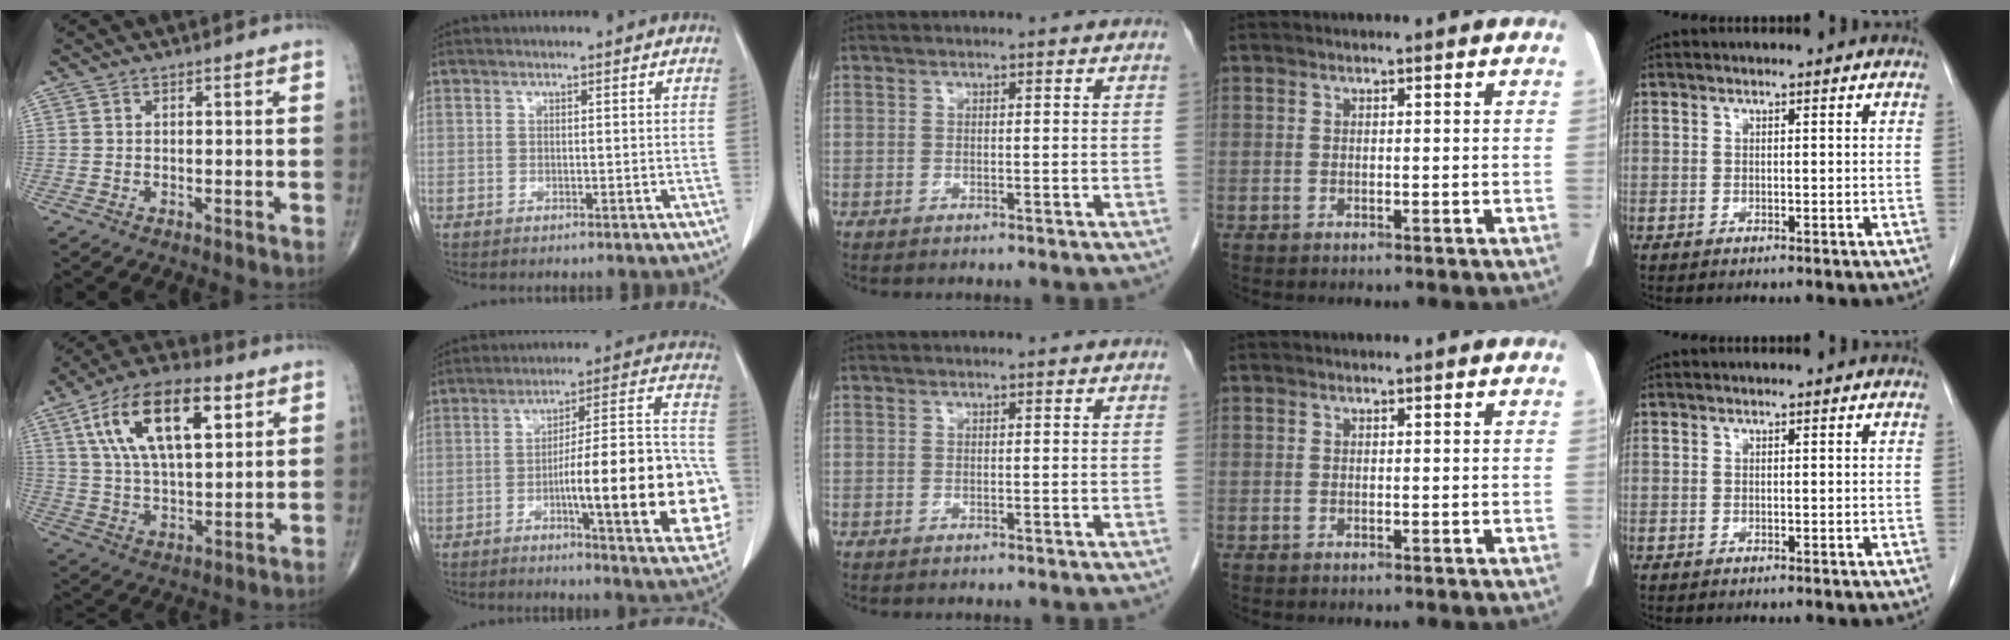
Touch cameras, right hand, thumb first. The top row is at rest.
{"thumb": {"total": 18.9, "force": [7.5, 8.5, 15.1], "torque": [-0.256, -0.006, 0.133]}, "index": {"total": 22.7, "force": [-5.3, 3.4, 21.8], "torque": [-0.223, 0.026, -0.064]}}